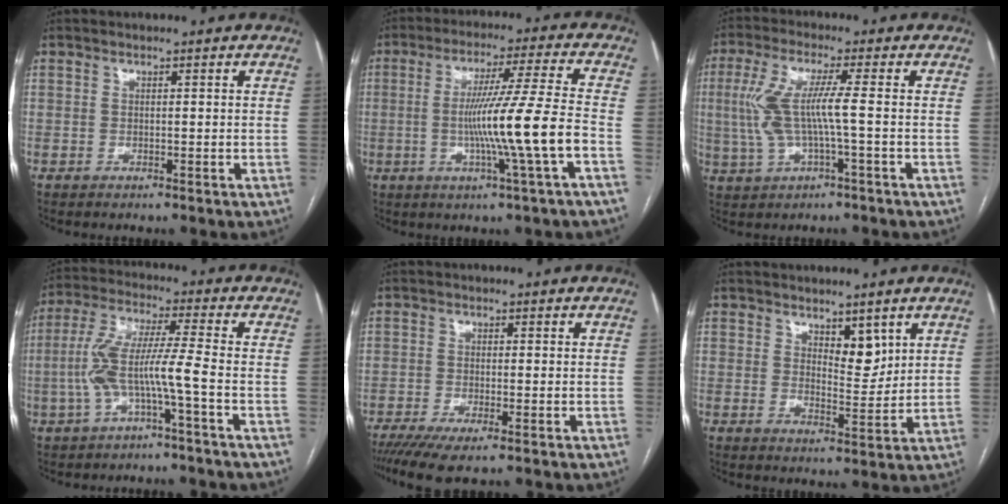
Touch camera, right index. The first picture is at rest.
{"total": 12.8, "force": [-3.0, -2.1, 12.3], "torque": [-0.218, -0.005, -0.052]}
{"total": 8.3, "force": [-0.1, 0.7, 8.3], "torque": [-0.185, 0.013, -0.003]}
{"total": 8.5, "force": [-2.6, -0.2, 8.1], "torque": [-0.178, 0.023, -0.050]}
{"total": 5.8, "force": [-4.2, 0.6, 4.1], "torque": [-0.066, -0.014, -0.068]}
{"total": 4.5, "force": [2.7, 2.0, 3.0], "torque": [-0.045, -0.009, 0.047]}